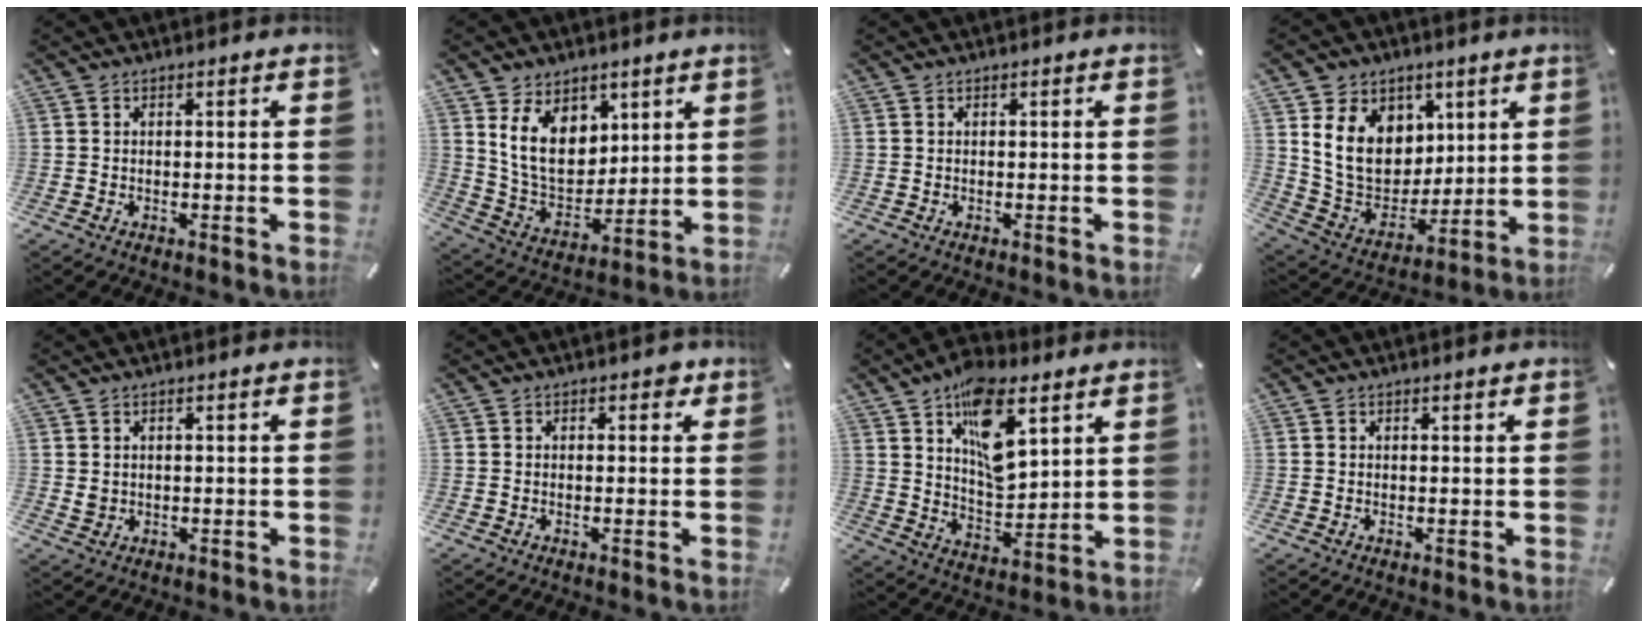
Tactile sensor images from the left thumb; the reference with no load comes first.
{"total": 13.1, "force": [5.4, 9.8, 6.7], "torque": [-0.145, -0.025, 0.103]}
{"total": 0.0}
{"total": 15.7, "force": [4.9, 13.1, 7.1], "torque": [-0.144, -0.021, 0.102]}
{"total": 1.6, "force": [0.7, 1.4, 0.4], "torque": [-0.001, -0.001, 0.011]}
{"total": 1.7, "force": [0.7, 1.2, 0.9], "torque": [-0.005, -0.001, 0.008]}
{"total": 15.3, "force": [8.2, 8.1, 10.0], "torque": [-0.156, -0.034, 0.148]}
{"total": 0.6, "force": [0.4, 0.2, 0.4], "torque": [-0.008, 0.001, 0.007]}